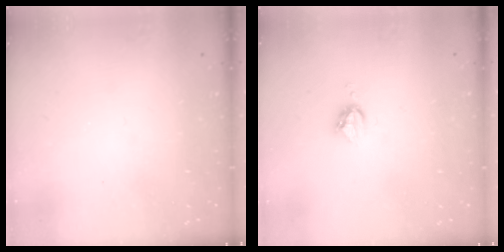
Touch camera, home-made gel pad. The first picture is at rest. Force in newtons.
{"total": 5.1, "press": 5.1, "slide": 0.0}